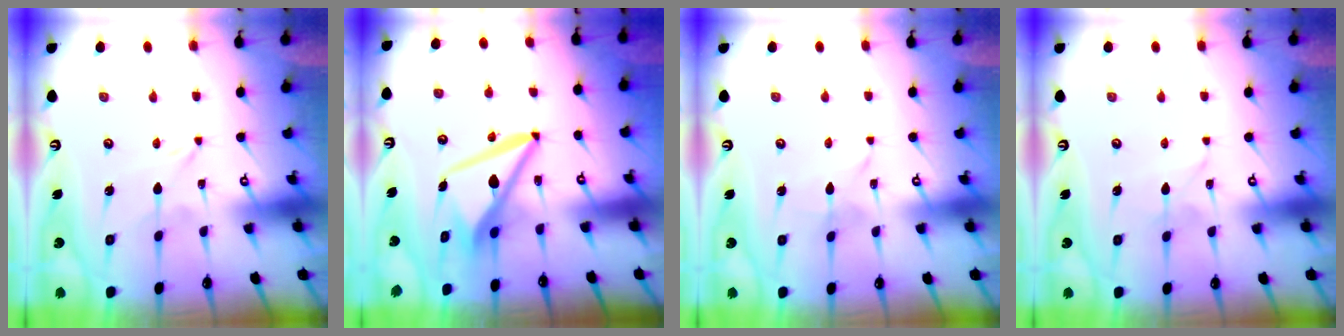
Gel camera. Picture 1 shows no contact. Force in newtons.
{"total": 10.3, "press": 10.2, "slide": 1.7}
{"total": 2.1, "press": 2.1, "slide": 0.3}
{"total": 1.6, "press": 1.6, "slide": 0.1}